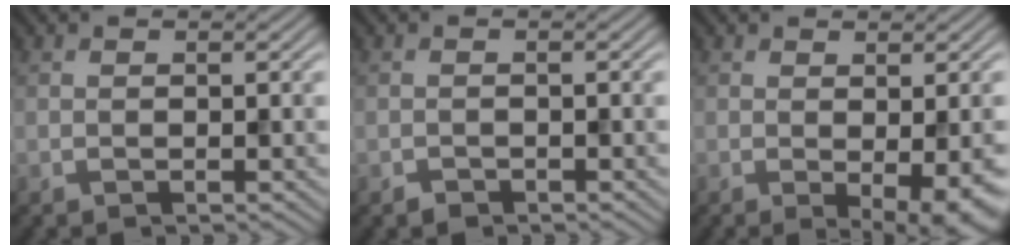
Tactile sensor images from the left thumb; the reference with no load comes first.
{"total": 0.9, "force": [-0.7, 0.5, 0.2], "torque": [-0.002, -0.001, -0.014]}
{"total": 5.4, "force": [-1.2, 1.3, 5.1], "torque": [-0.070, -0.013, -0.007]}